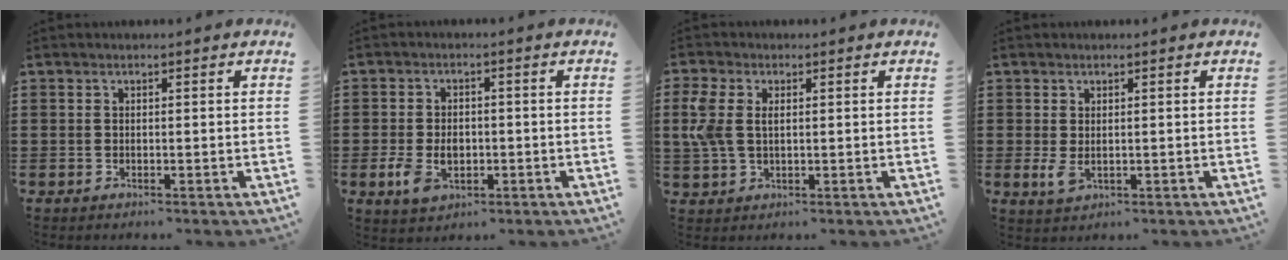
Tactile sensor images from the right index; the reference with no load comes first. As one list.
[{"total": 4.3, "force": [-1.1, 2.9, 2.9], "torque": [-0.069, 0.000, -0.022]}, {"total": 4.8, "force": [1.1, 2.9, 3.6], "torque": [-0.100, 0.001, 0.012]}, {"total": 2.0, "force": [0.0, 1.0, 1.8], "torque": [-0.041, -0.003, 0.000]}]